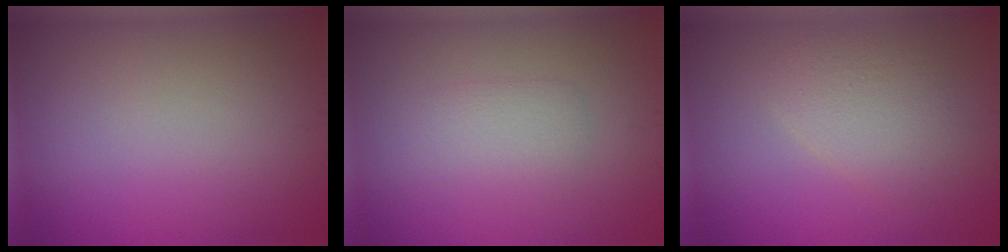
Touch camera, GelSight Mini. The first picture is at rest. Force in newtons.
{"total": 1.9, "press": 1.9, "slide": 0.0}
{"total": 3.0, "press": 3.0, "slide": 0.2}